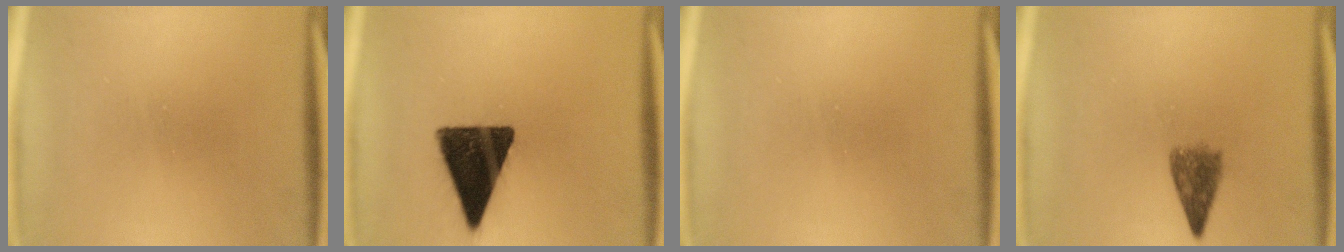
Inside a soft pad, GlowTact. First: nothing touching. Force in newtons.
{"total": 14.6}
{"total": 0.0}
{"total": 4.1}